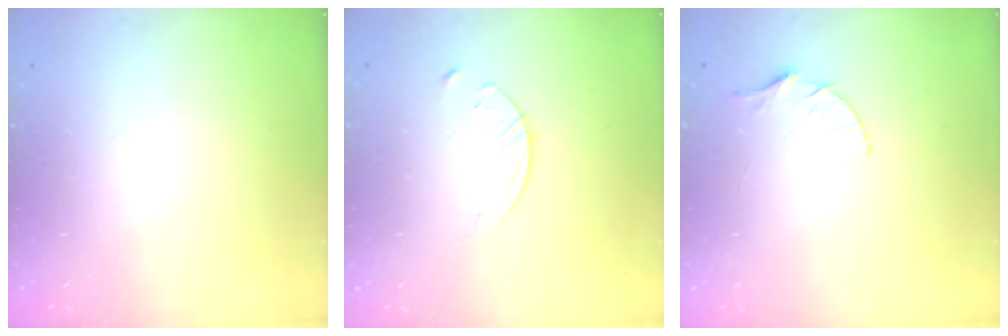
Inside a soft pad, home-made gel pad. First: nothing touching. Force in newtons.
{"total": 4.3, "press": 4.3, "slide": 0.5}
{"total": 4.1, "press": 4.0, "slide": 0.4}